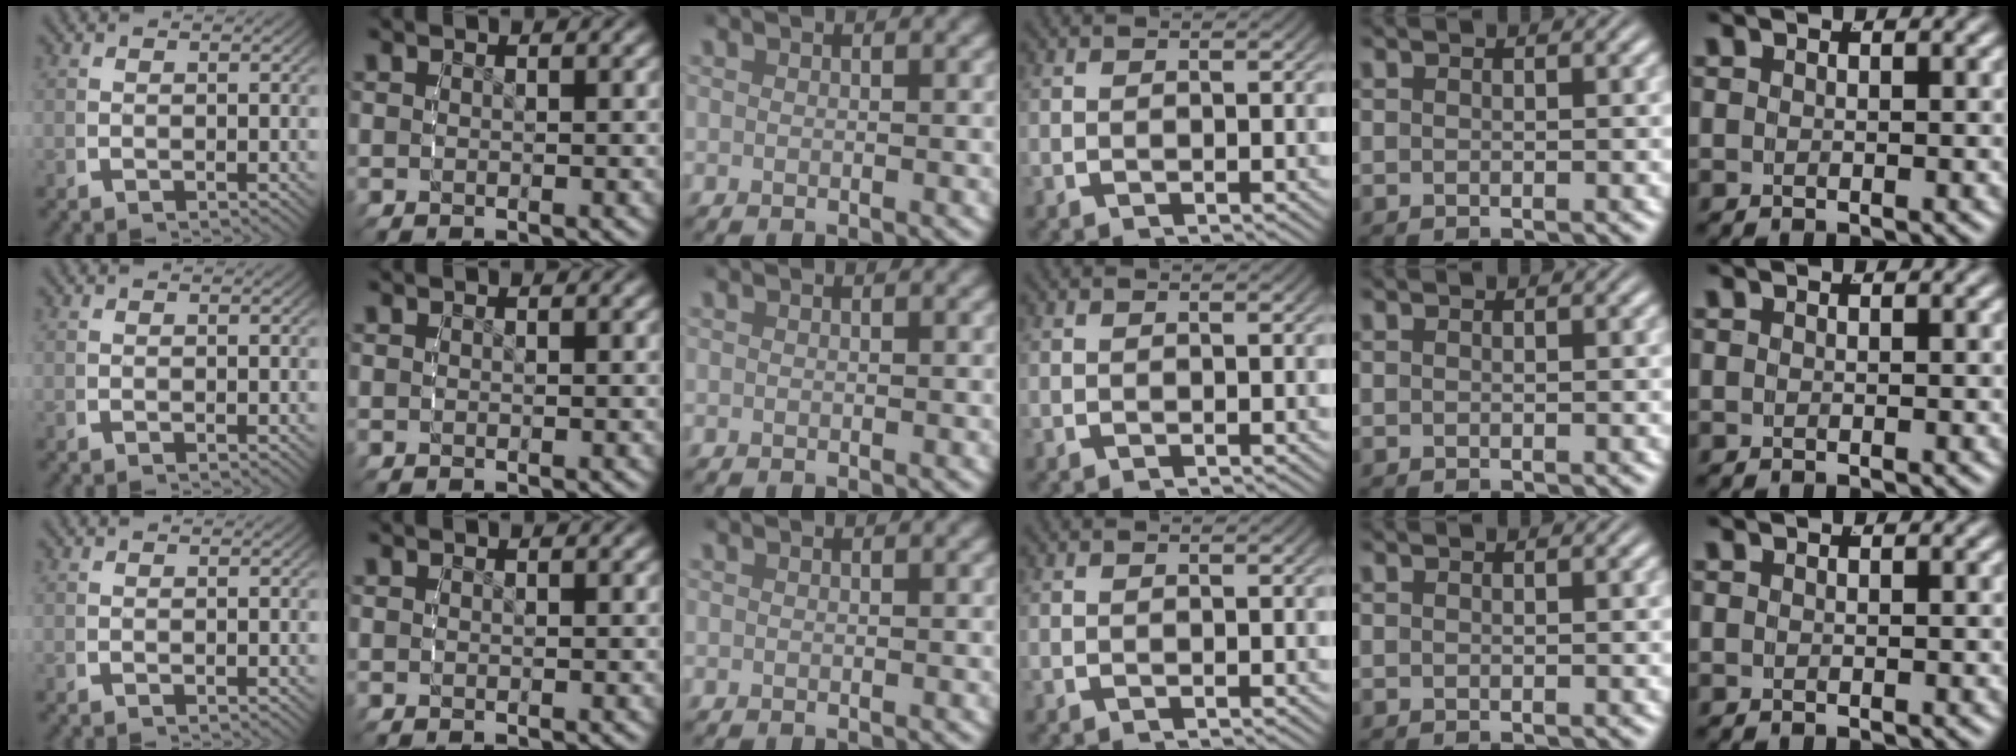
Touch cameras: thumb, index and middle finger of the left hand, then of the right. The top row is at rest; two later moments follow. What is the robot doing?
{"motion": "reach", "object": "paper plate"}